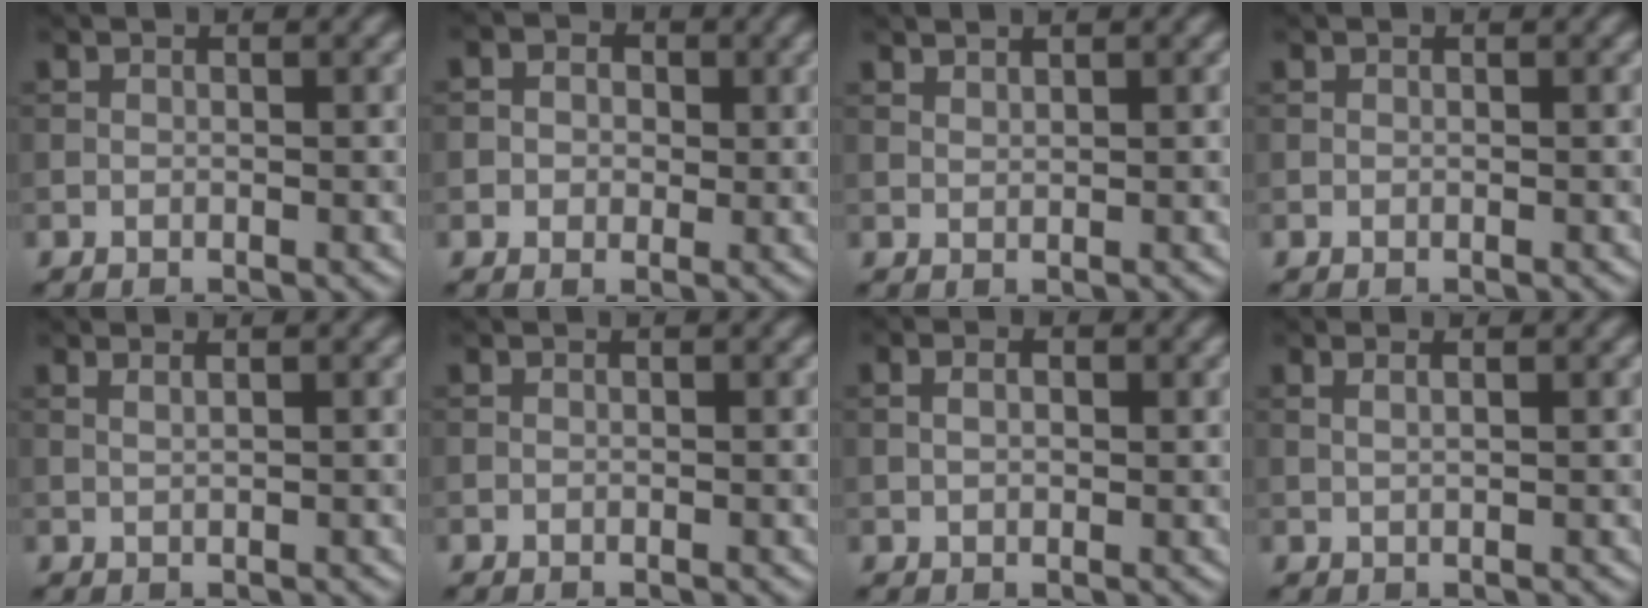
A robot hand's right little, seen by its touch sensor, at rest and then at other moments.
{"total": 3.7, "force": [1.0, 3.2, 1.5], "torque": [-0.013, 0.007, -0.006]}
{"total": 0.8, "force": [0.8, 0.0, 0.2], "torque": [0.000, -0.001, 0.016]}
{"total": 0.0}
{"total": 1.3, "force": [0.8, 0.5, 0.9], "torque": [-0.006, -0.004, 0.002]}
{"total": 0.0}
{"total": 3.1, "force": [1.1, 2.1, 2.0], "torque": [-0.026, 0.013, -0.001]}
{"total": 1.3, "force": [0.7, 0.4, 1.0], "torque": [-0.012, -0.004, 0.004]}